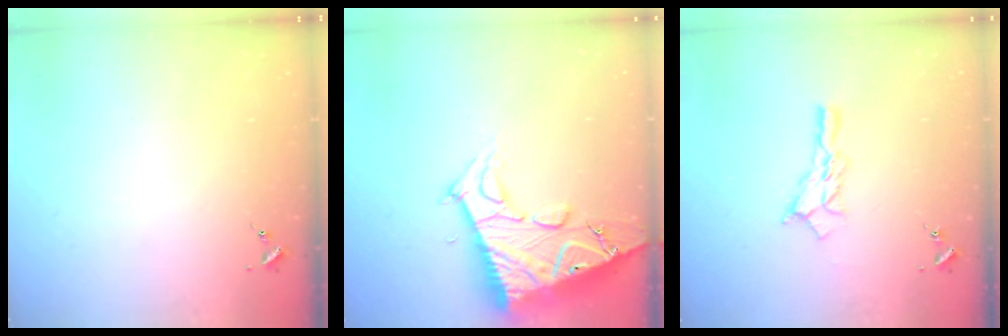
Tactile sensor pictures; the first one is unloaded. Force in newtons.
{"total": 20.6, "press": 20.5, "slide": 2.0}
{"total": 11.2, "press": 11.1, "slide": 0.7}